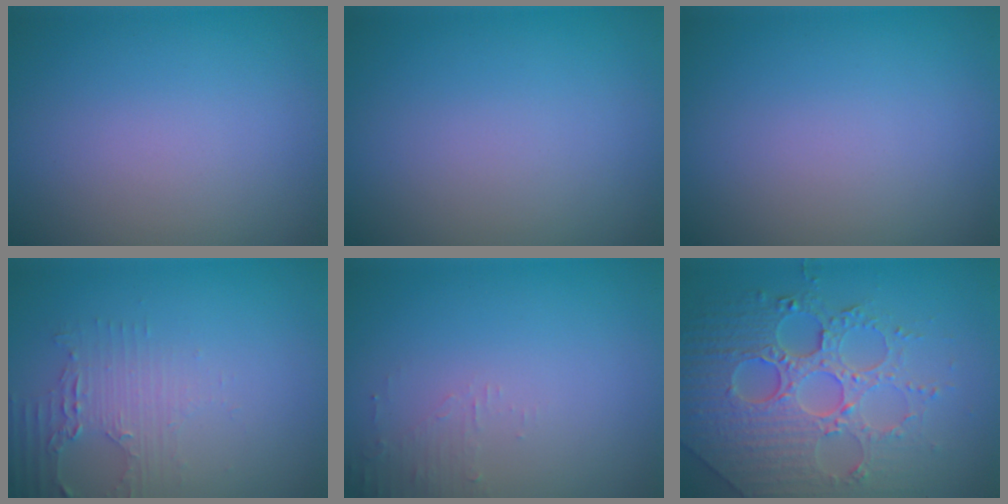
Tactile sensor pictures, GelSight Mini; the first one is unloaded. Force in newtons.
{"total": 0.0}
{"total": 0.0}
{"total": 2.4, "press": 2.3, "slide": 0.9}
{"total": 1.3, "press": 1.2, "slide": 0.3}
{"total": 7.9, "press": 6.0, "slide": 5.1}